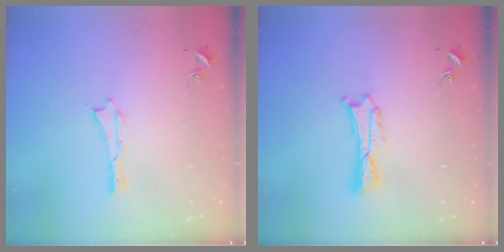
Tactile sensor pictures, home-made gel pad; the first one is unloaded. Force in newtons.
{"total": 1.2, "press": 1.2, "slide": 0.2}